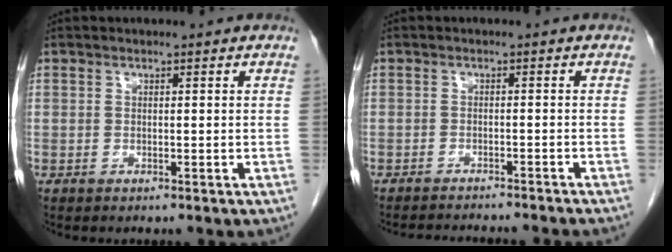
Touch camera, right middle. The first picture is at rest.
{"total": 9.7, "force": [-9.0, 0.3, 3.5], "torque": [-0.035, -0.014, -0.113]}